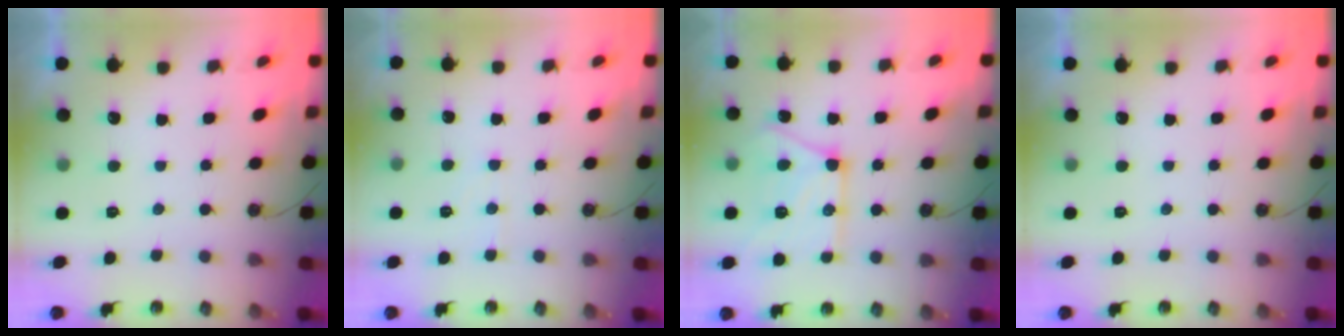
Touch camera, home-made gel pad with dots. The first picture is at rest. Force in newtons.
{"total": 3.7, "press": 3.7, "slide": 0.5}
{"total": 16.7, "press": 16.6, "slide": 1.4}
{"total": 0.0}